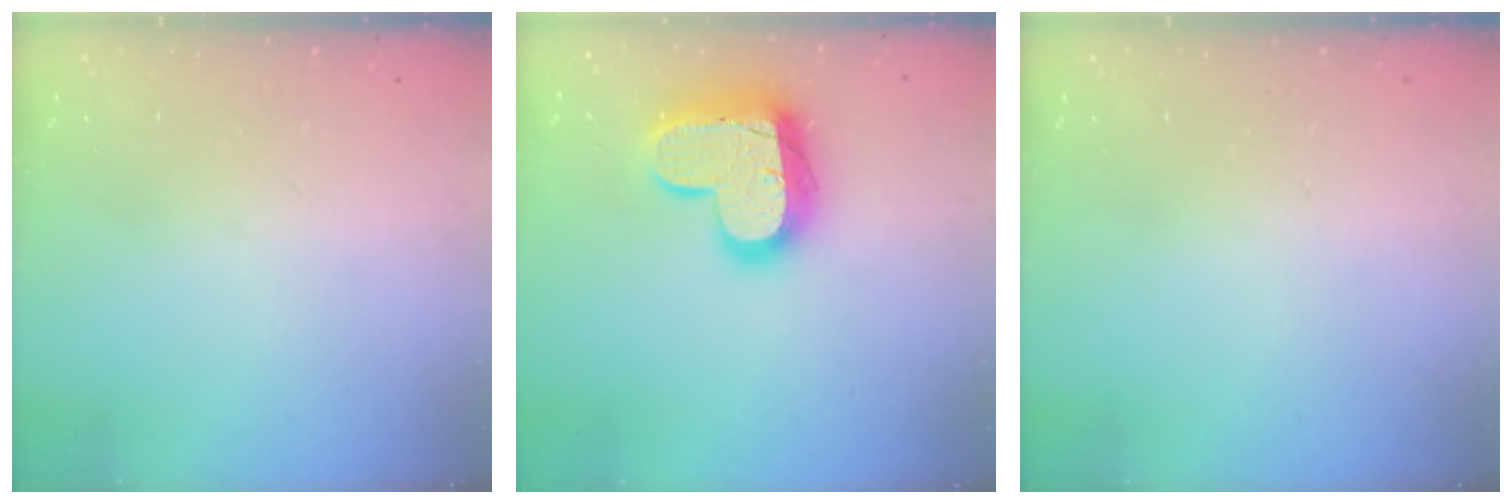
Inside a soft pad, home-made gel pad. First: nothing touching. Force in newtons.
{"total": 18.5, "press": 18.5, "slide": 1.4}
{"total": 0.0}